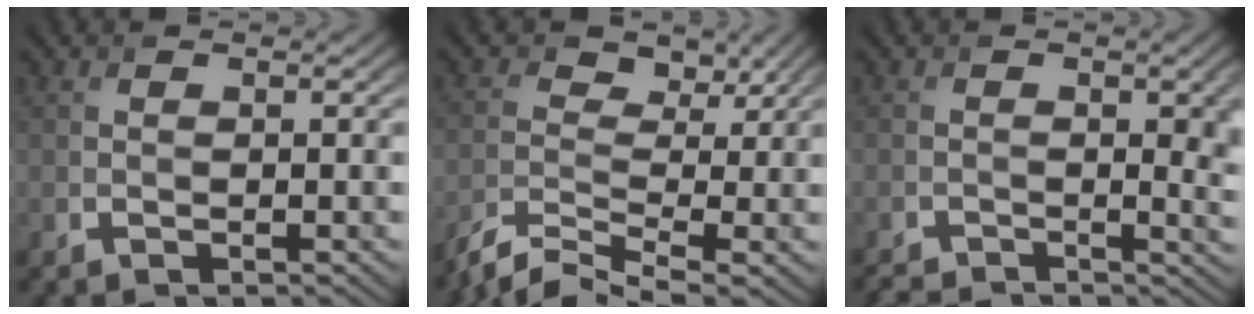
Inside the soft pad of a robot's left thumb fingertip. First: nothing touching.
{"total": 5.0, "force": [-3.4, 2.1, 3.0], "torque": [-0.064, -0.009, -0.071]}
{"total": 4.6, "force": [-1.9, 1.2, 4.0], "torque": [-0.050, -0.006, -0.029]}